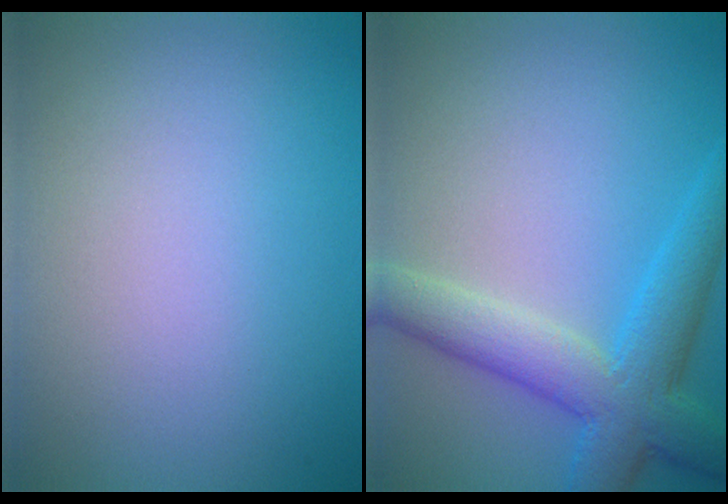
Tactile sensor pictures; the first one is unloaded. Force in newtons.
{"total": 5.4, "press": 5.4, "slide": 0.4}